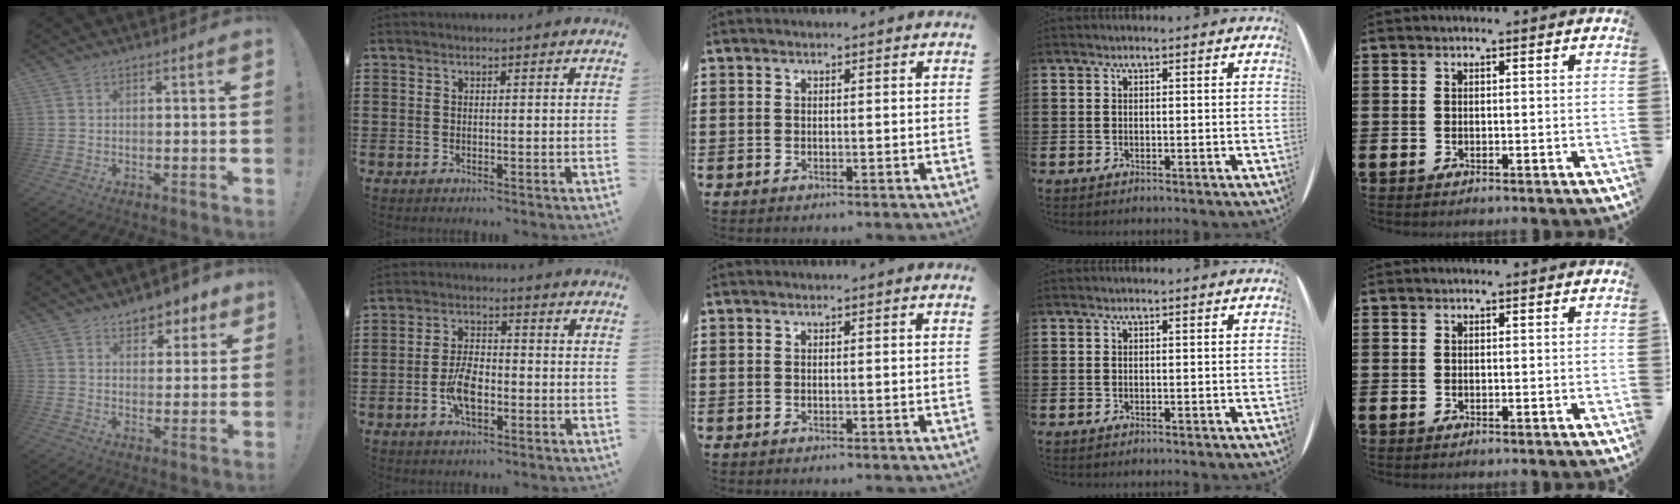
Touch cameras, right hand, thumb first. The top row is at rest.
{"thumb": {"total": 6.3, "force": [4.6, 3.9, 1.9], "torque": [-0.018, -0.032, 0.084]}, "index": {"total": 6.1, "force": [-1.8, 3.0, 5.0], "torque": [-0.112, 0.000, -0.037]}}